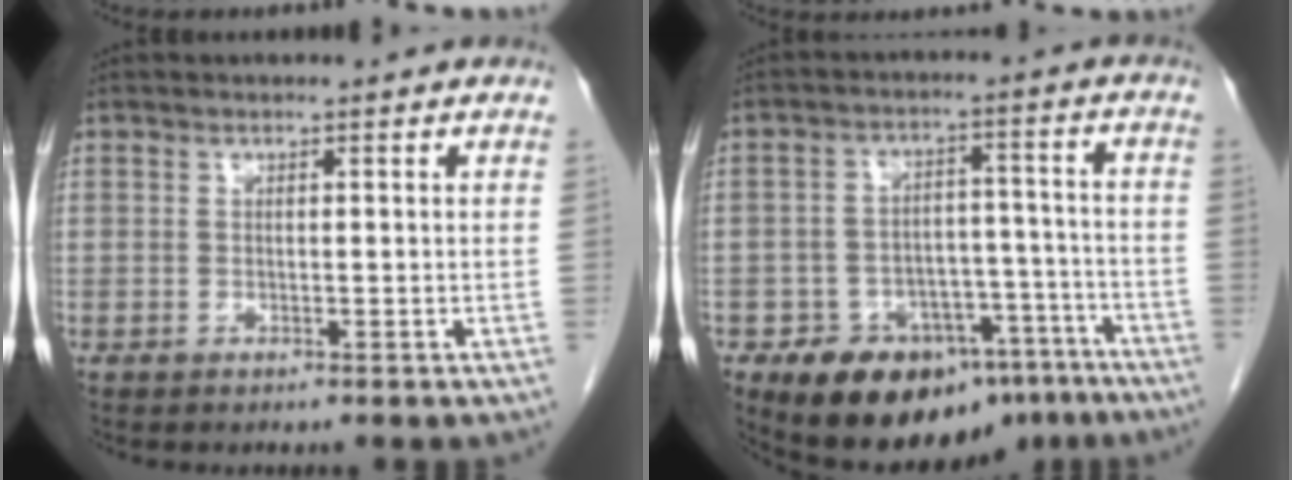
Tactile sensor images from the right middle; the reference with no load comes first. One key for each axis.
{"total": 16.1, "fx": -11.8, "fy": 8.6, "fz": 6.8, "tx": -0.089, "ty": 0.039, "tz": -0.161}